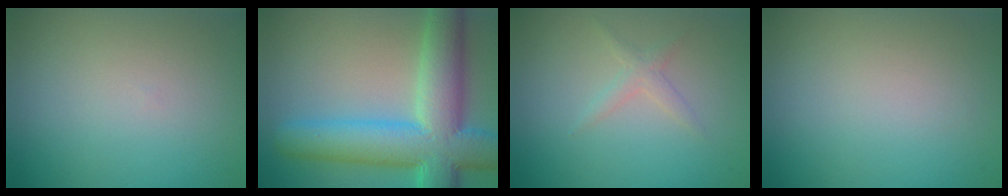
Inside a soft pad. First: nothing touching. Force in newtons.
{"total": 11.1, "press": 11.1, "slide": 0.4}
{"total": 1.3, "press": 1.3, "slide": 0.1}
{"total": 0.0}